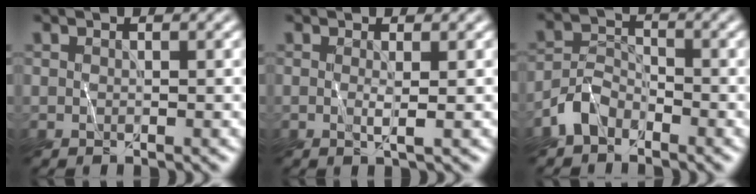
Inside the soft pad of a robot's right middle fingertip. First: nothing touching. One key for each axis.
{"total": 0.9, "fx": 0.2, "fy": 0.1, "fz": 0.9, "tx": -0.017, "ty": 0.000, "tz": 0.002}
{"total": 2.6, "fx": -2.0, "fy": 1.4, "fz": 0.8, "tx": -0.016, "ty": 0.013, "tz": -0.048}